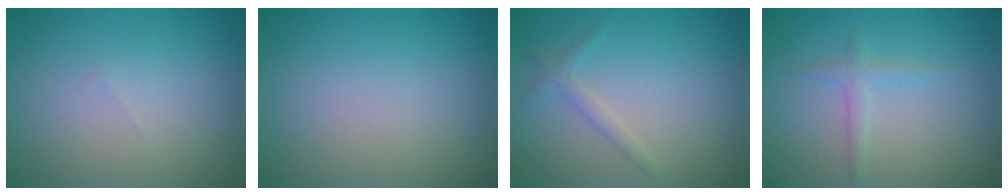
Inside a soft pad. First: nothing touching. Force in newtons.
{"total": 0.0}
{"total": 1.3, "press": 1.3, "slide": 0.0}
{"total": 1.4, "press": 1.4, "slide": 0.1}